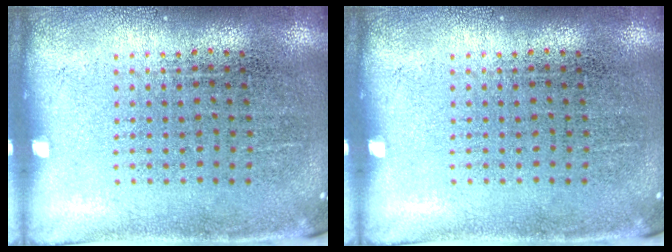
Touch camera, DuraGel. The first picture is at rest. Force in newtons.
{"total": 0.0}